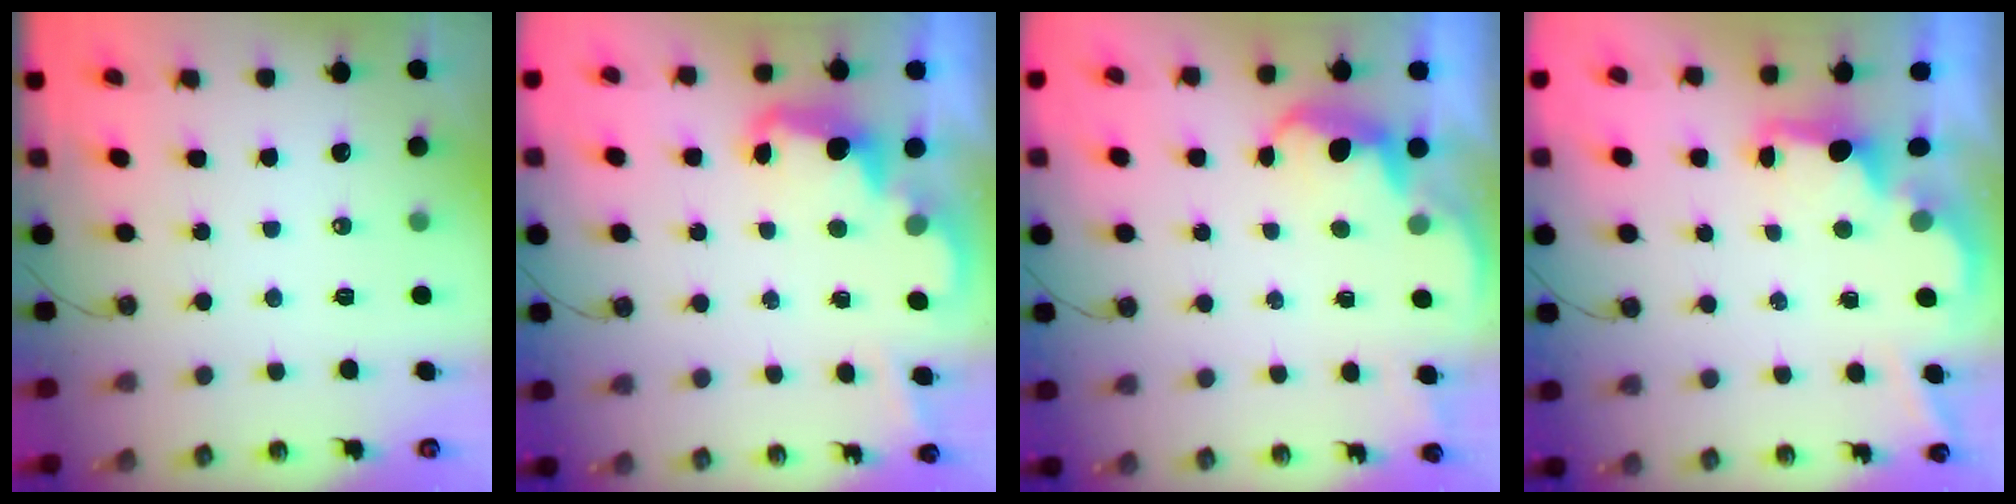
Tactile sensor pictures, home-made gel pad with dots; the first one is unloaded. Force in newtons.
{"total": 3.4, "press": 3.3, "slide": 0.8}
{"total": 1.9, "press": 1.7, "slide": 0.8}
{"total": 1.9, "press": 1.8, "slide": 0.6}